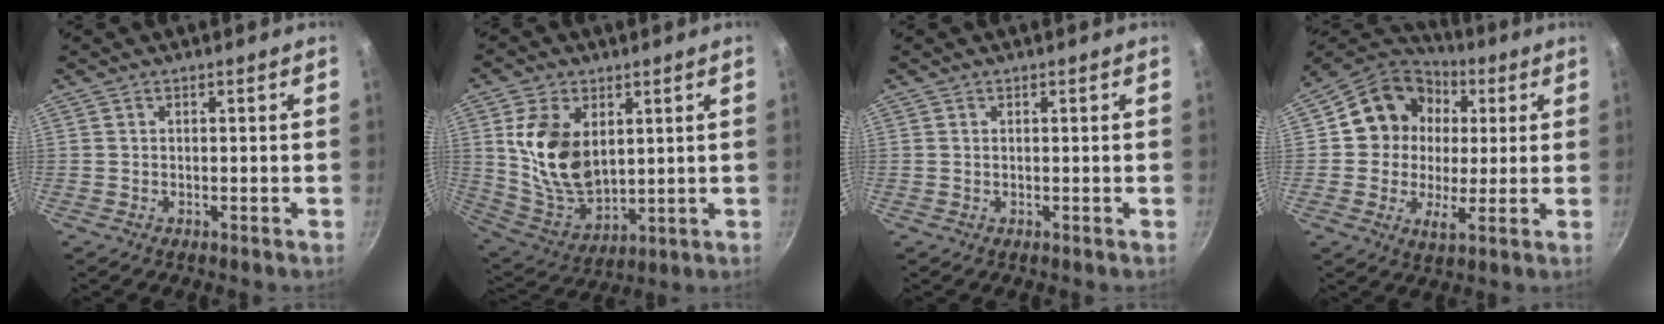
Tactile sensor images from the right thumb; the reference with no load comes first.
{"total": 15.2, "force": [3.5, 9.9, 11.0], "torque": [-0.185, -0.032, 0.081]}
{"total": 0.0}
{"total": 15.2, "force": [3.7, 12.7, 7.5], "torque": [-0.104, 0.002, 0.042]}